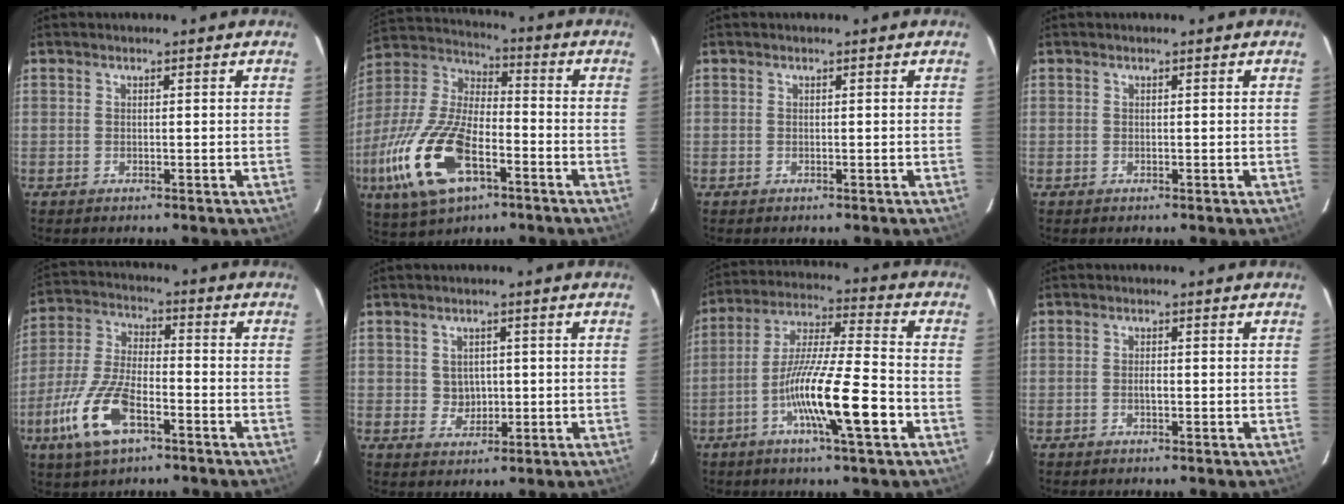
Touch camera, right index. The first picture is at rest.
{"total": 21.9, "force": [-8.8, 10.3, 17.1], "torque": [-0.382, -0.025, -0.160]}
{"total": 0.0}
{"total": 0.0}
{"total": 12.8, "force": [-6.2, 5.5, 9.7], "torque": [-0.216, -0.009, -0.115]}
{"total": 3.4, "force": [0.4, 3.2, 0.9], "torque": [-0.016, 0.007, 0.013]}
{"total": 14.7, "force": [-5.8, 1.0, 13.5], "torque": [-0.249, -0.007, -0.112]}
{"total": 1.1, "force": [-0.3, 0.5, 1.0], "torque": [-0.018, 0.002, -0.006]}